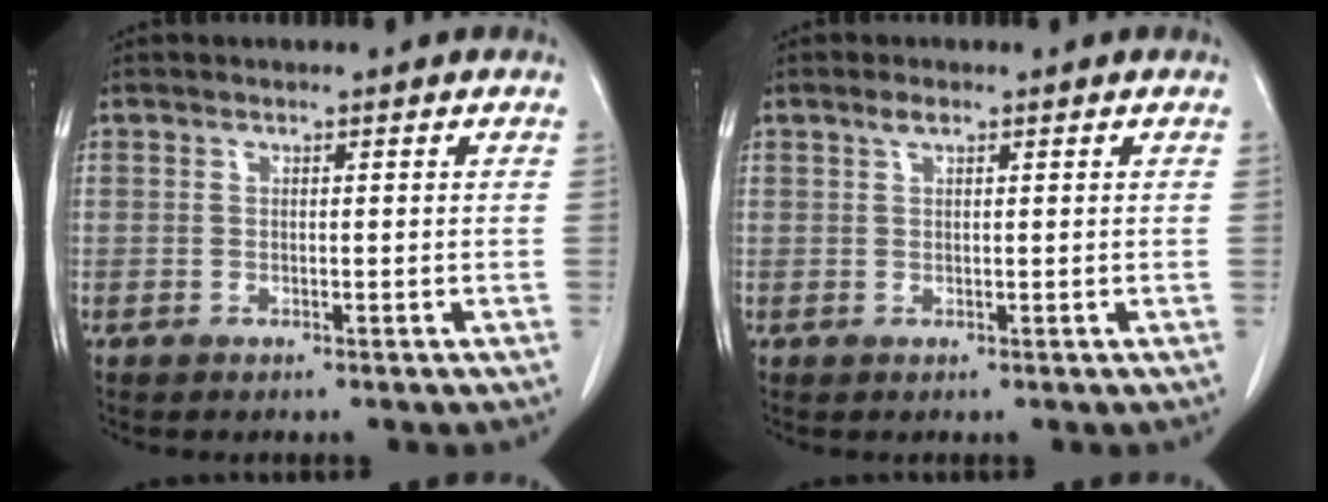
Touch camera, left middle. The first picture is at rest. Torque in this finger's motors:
{"motor_torque": [0.50, -0.46, -0.04, 0.02]}